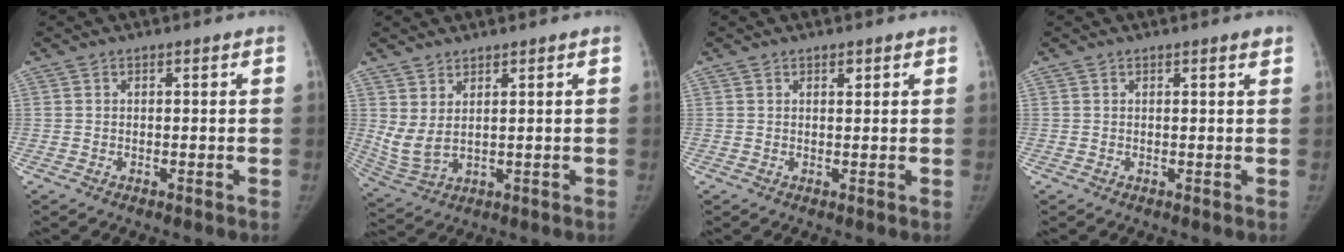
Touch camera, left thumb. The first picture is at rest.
{"total": 5.8, "force": [2.5, 2.5, 4.6], "torque": [-0.103, -0.015, 0.064]}
{"total": 1.2, "force": [0.8, 0.5, 0.7], "torque": [-0.005, -0.004, 0.012]}
{"total": 1.1, "force": [0.7, 0.0, 0.8], "torque": [-0.008, -0.004, 0.009]}